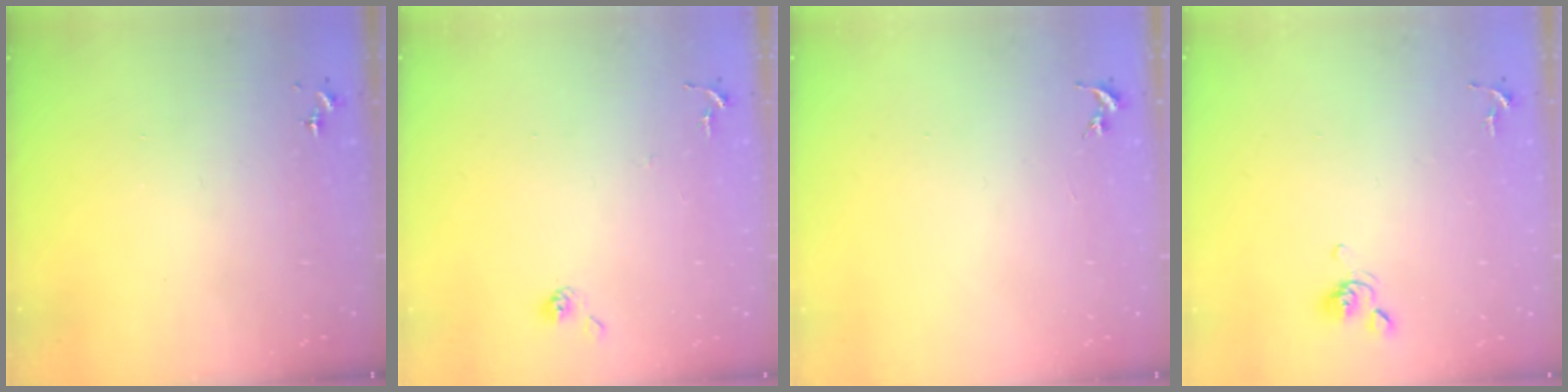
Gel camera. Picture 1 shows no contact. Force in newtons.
{"total": 5.9, "press": 5.9, "slide": 0.5}
{"total": 0.0}
{"total": 6.0, "press": 5.9, "slide": 1.2}